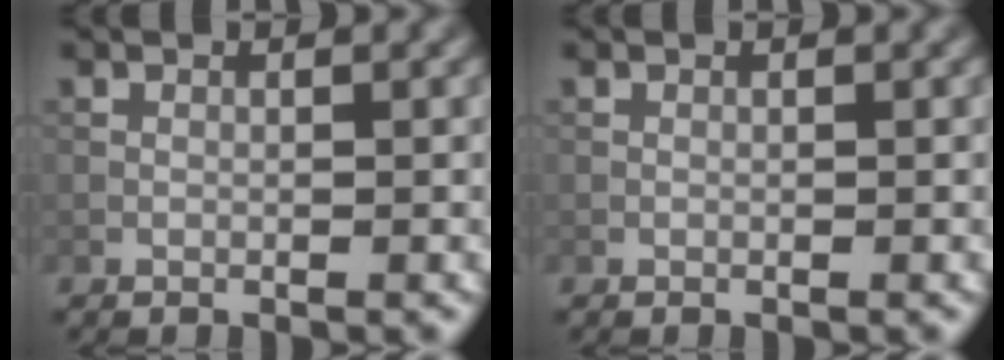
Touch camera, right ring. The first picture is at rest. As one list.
[{"total": 0.0}]